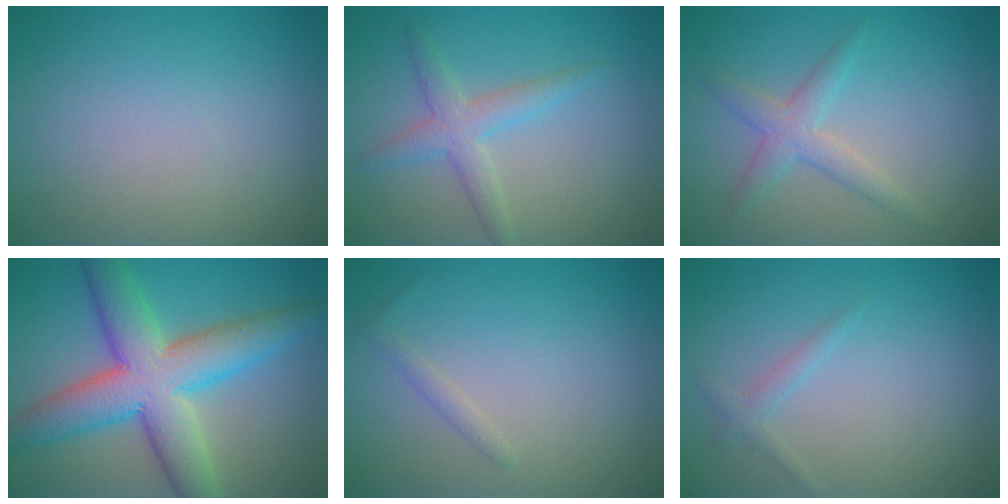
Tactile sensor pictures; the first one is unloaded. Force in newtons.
{"total": 2.9, "press": 2.9, "slide": 0.3}
{"total": 1.7, "press": 1.7, "slide": 0.2}
{"total": 9.7, "press": 9.7, "slide": 0.3}
{"total": 0.9, "press": 0.9, "slide": 0.1}
{"total": 1.0, "press": 1.0, "slide": 0.2}